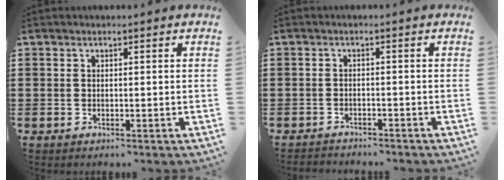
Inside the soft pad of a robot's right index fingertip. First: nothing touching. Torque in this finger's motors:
{"motor_torque": [-0.12, -0.32, -0.43, -0.04]}